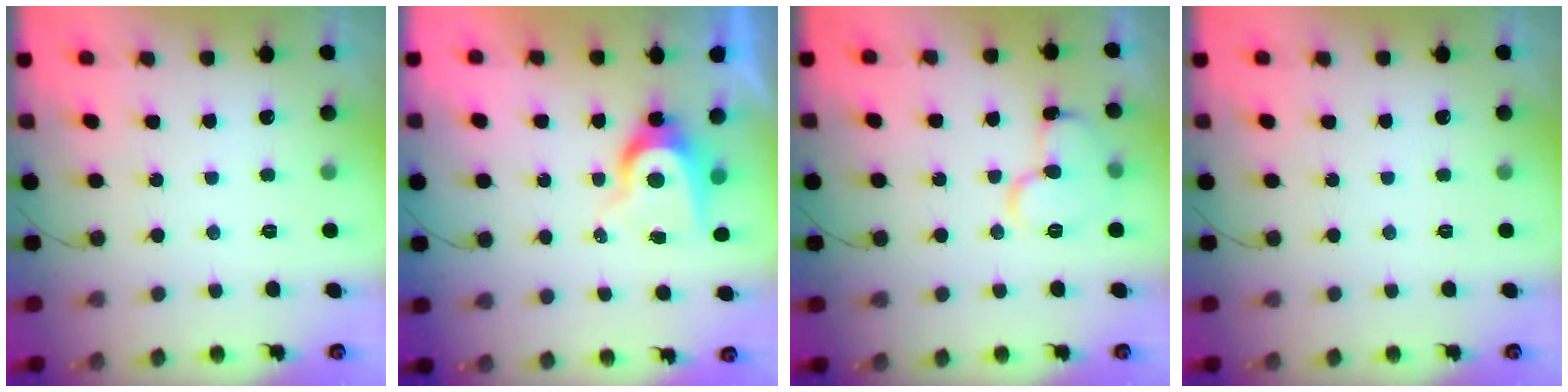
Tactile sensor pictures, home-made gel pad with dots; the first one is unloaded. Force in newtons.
{"total": 7.4, "press": 7.4, "slide": 0.1}
{"total": 10.5, "press": 10.5, "slide": 1.1}
{"total": 0.0}